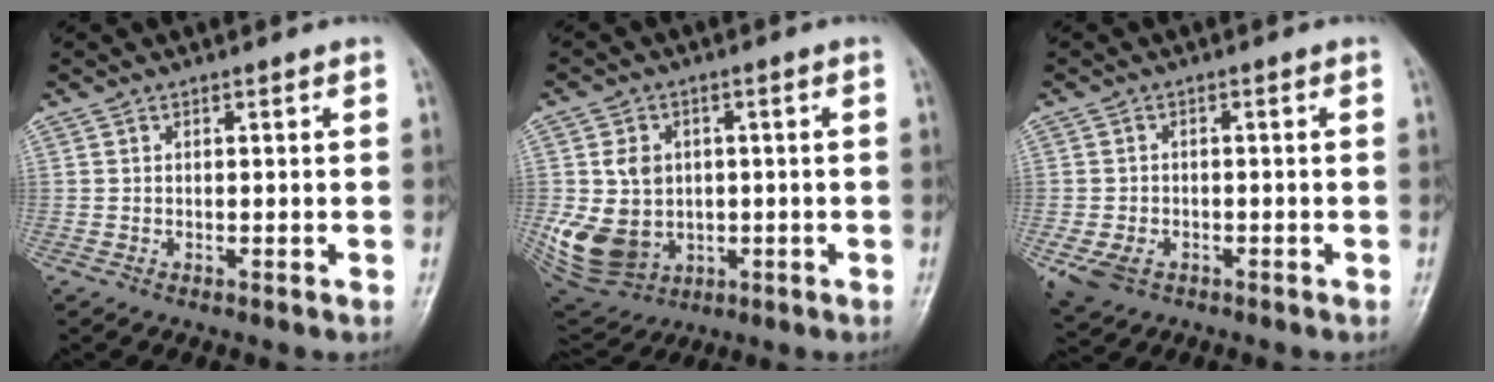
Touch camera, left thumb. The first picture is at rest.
{"total": 13.5, "force": [-0.4, 11.2, 7.5], "torque": [-0.132, -0.001, 0.020]}
{"total": 5.9, "force": [-2.5, 4.2, 3.3], "torque": [-0.071, 0.003, -0.038]}